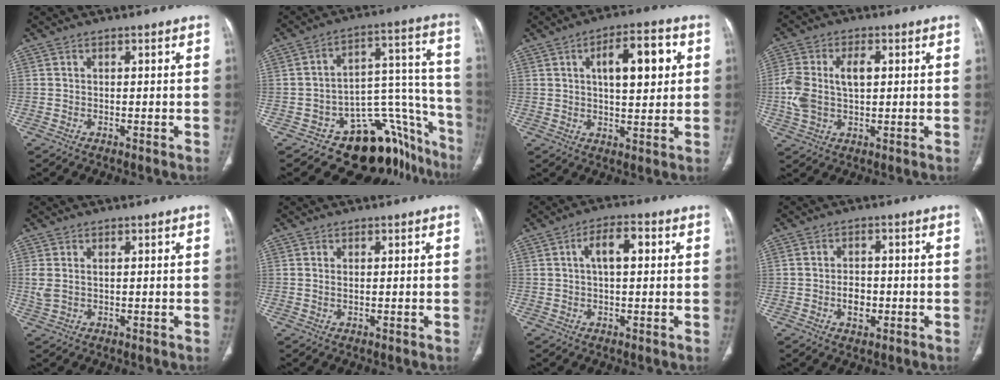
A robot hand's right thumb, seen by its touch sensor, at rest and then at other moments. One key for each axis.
{"total": 19.5, "fx": -13.5, "fy": 10.4, "fz": 9.5, "tx": -0.020, "ty": 0.147, "tz": -0.171}
{"total": 11.4, "fx": 3.2, "fy": 4.7, "fz": 9.9, "tx": -0.126, "ty": 0.002, "tz": 0.048}
{"total": 10.3, "fx": 1.1, "fy": 5.9, "fz": 8.4, "tx": -0.186, "ty": 0.014, "tz": 0.026}
{"total": 3.0, "fx": 0.6, "fy": 1.7, "fz": 2.4, "tx": -0.071, "ty": 0.009, "tz": 0.021}
{"total": 0.8, "fx": 0.3, "fy": 0.3, "fz": 0.7, "tx": -0.017, "ty": 0.000, "tz": 0.009}
{"total": 6.3, "fx": 1.4, "fy": 2.8, "fz": 5.5, "tx": -0.092, "ty": 0.014, "tz": 0.021}
{"total": 3.1, "fx": -1.0, "fy": 2.2, "fz": 1.9, "tx": -0.024, "ty": 0.009, "tz": -0.016}